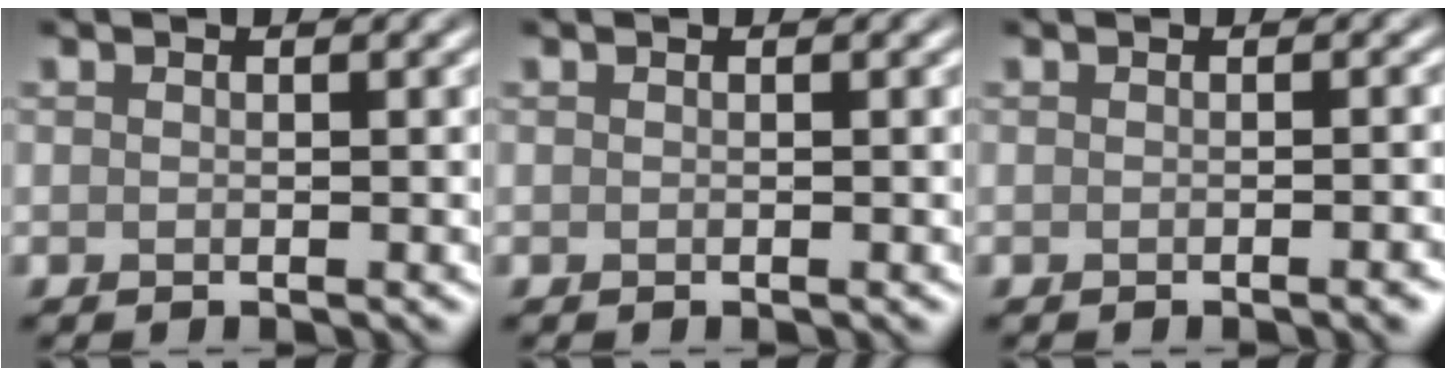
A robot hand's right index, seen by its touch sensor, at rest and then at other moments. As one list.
[{"total": 0.0}, {"total": 1.7, "force": [-0.6, 0.5, 1.6], "torque": [-0.010, 0.002, -0.008]}]